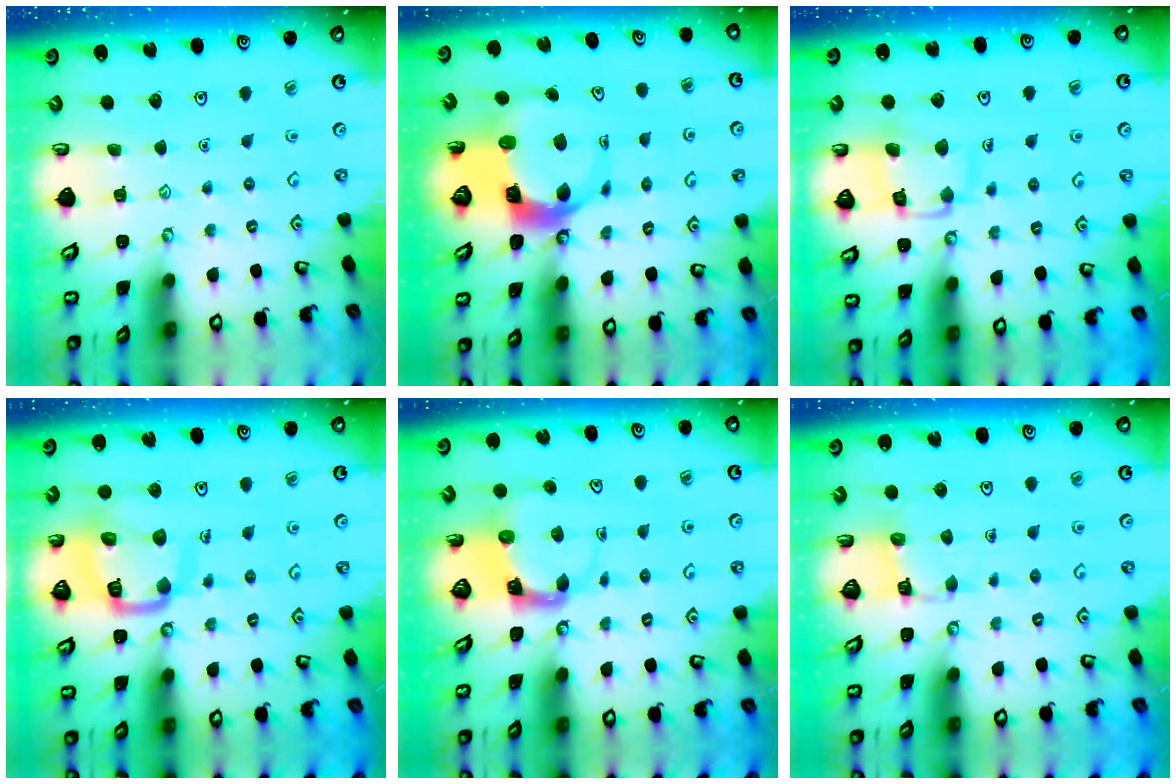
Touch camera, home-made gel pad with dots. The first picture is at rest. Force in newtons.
{"total": 7.3, "press": 7.2, "slide": 1.2}
{"total": 12.3, "press": 12.2, "slide": 1.1}
{"total": 13.7, "press": 13.7, "slide": 1.4}
{"total": 3.7, "press": 3.6, "slide": 0.5}
{"total": 4.1, "press": 4.1, "slide": 0.4}